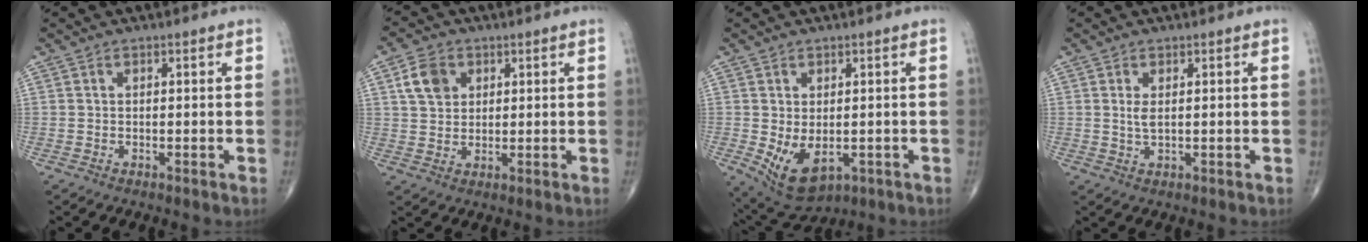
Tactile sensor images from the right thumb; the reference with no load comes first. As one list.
[{"total": 6.2, "force": [2.3, 4.8, 3.3], "torque": [-0.043, -0.003, 0.042]}, {"total": 8.5, "force": [-1.7, 5.0, 6.6], "torque": [-0.103, -0.010, -0.008]}, {"total": 2.1, "force": [0.5, 0.8, 1.8], "torque": [-0.038, -0.005, 0.014]}]